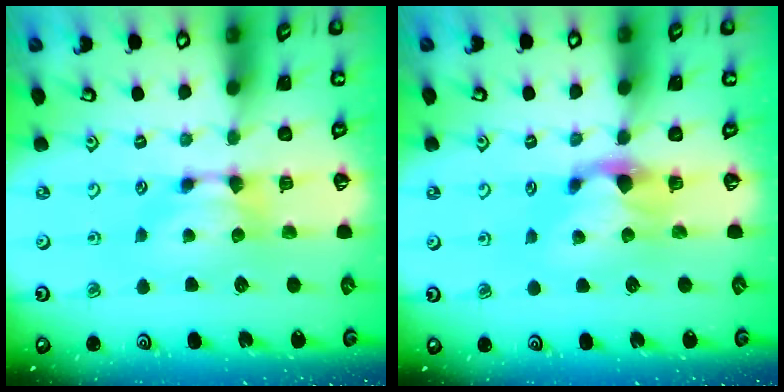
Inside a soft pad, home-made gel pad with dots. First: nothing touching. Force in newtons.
{"total": 1.2, "press": 0.1, "slide": 1.2}